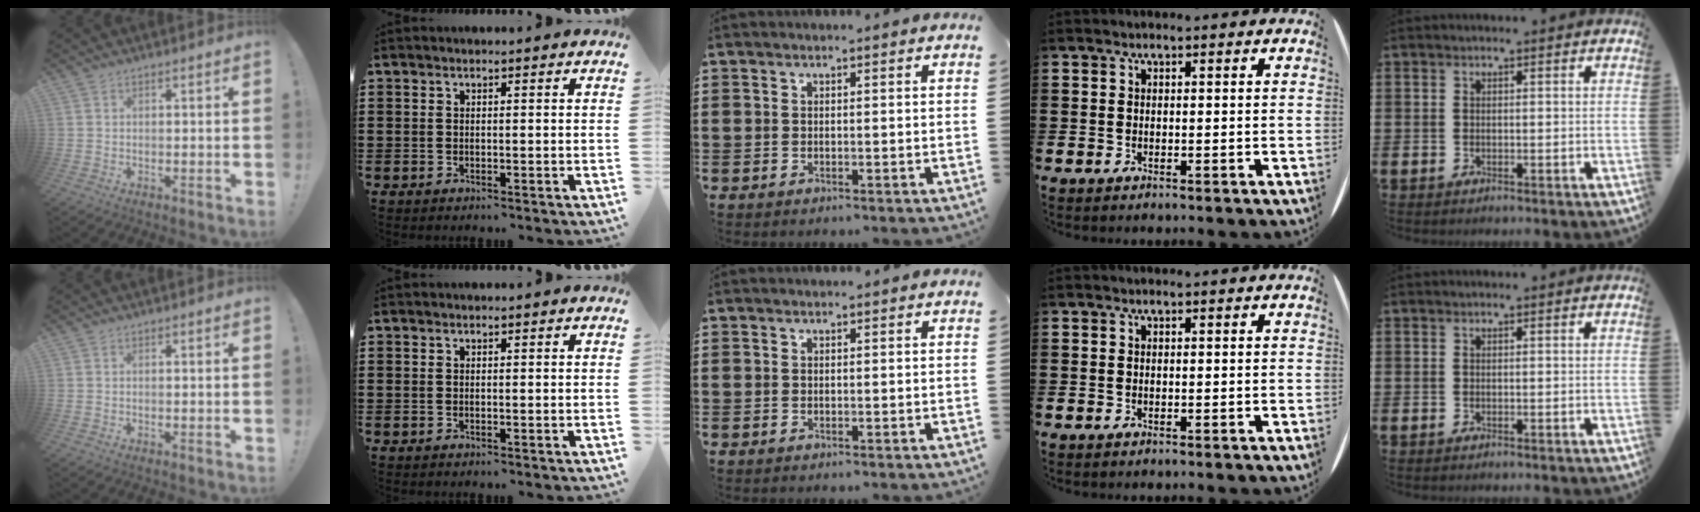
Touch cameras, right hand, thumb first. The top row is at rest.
{}